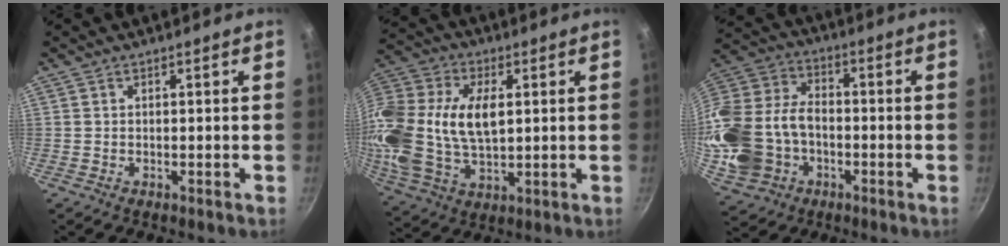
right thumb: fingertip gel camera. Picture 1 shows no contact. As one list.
[{"total": 23.5, "force": [3.0, 14.6, 18.2], "torque": [-0.400, 0.018, 0.055]}, {"total": 22.1, "force": [-3.7, 16.2, 14.6], "torque": [-0.304, 0.045, -0.056]}]